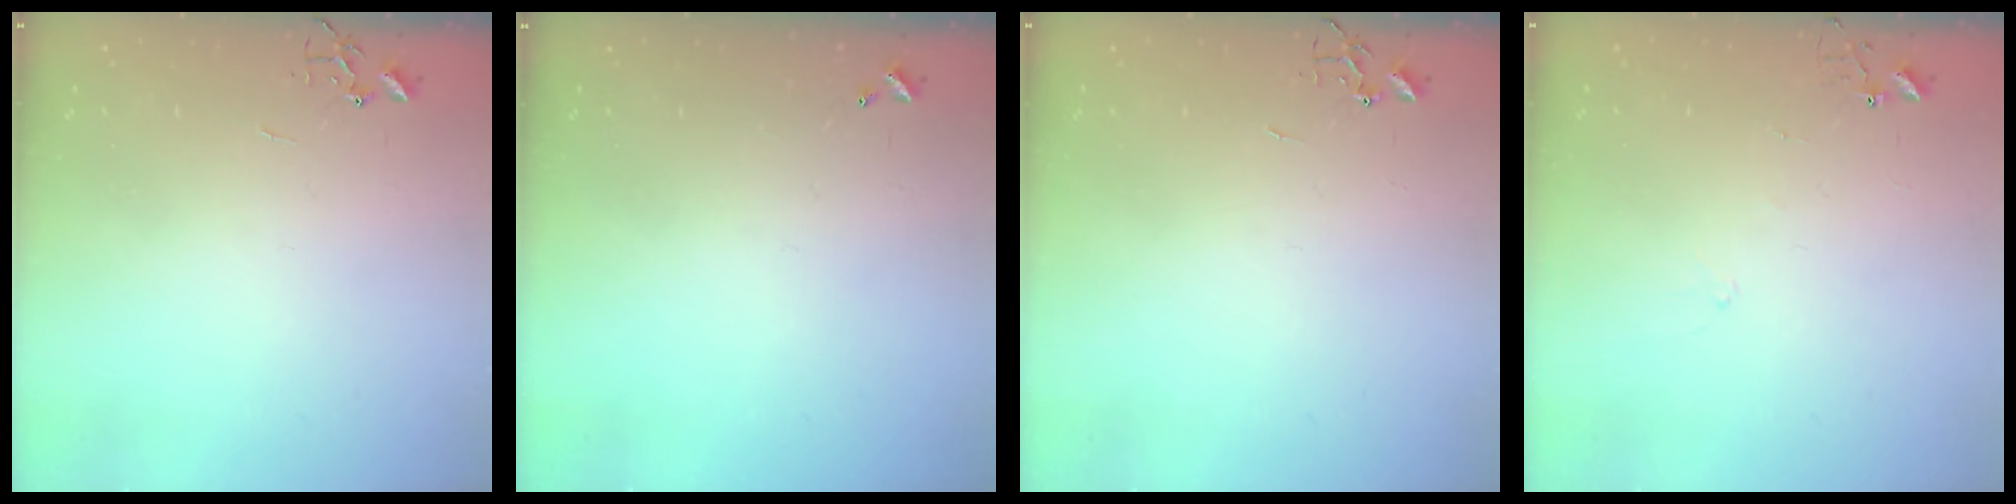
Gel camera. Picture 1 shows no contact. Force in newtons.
{"total": 0.0}
{"total": 0.0}
{"total": 4.7, "press": 4.6, "slide": 0.4}